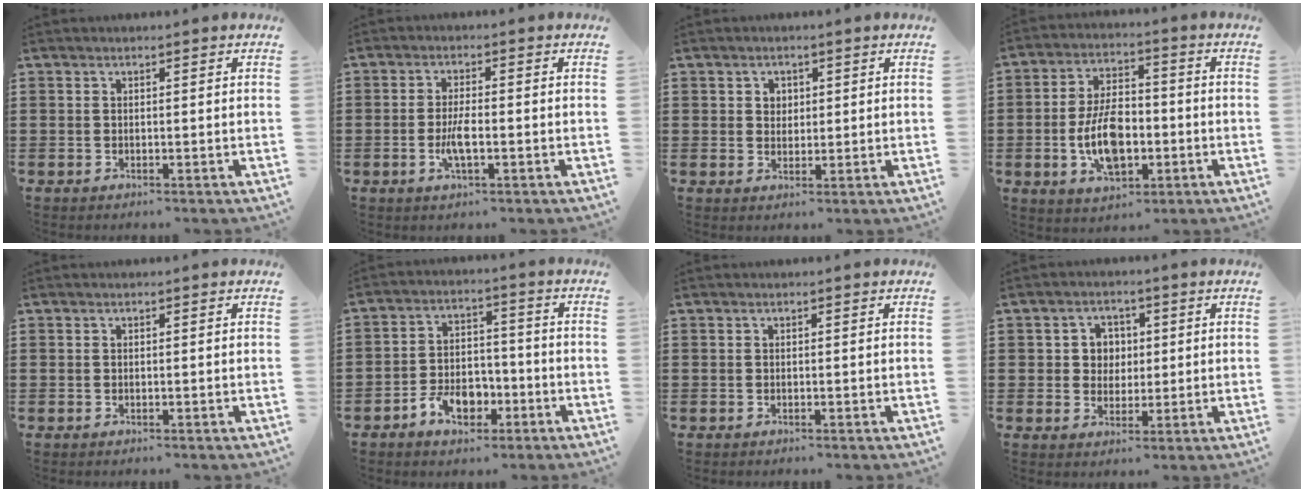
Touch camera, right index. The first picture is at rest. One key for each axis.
{"total": 3.8, "fx": -1.1, "fy": 0.9, "fz": 3.5, "tx": -0.073, "ty": -0.003, "tz": -0.023}
{"total": 1.8, "fx": 0.7, "fy": 1.6, "fz": 0.5, "tx": -0.014, "ty": 0.010, "tz": 0.012}
{"total": 9.5, "fx": -2.1, "fy": 5.1, "fz": 7.7, "tx": -0.157, "ty": 0.003, "tz": -0.043}
{"total": 0.0}
{"total": 6.6, "fx": -3.3, "fy": 4.3, "fz": 3.7, "tx": -0.066, "ty": 0.010, "tz": -0.064}
{"total": 0.0}
{"total": 4.0, "fx": 0.6, "fy": 3.7, "fz": 1.3, "tx": -0.042, "ty": 0.013, "tz": 0.007}